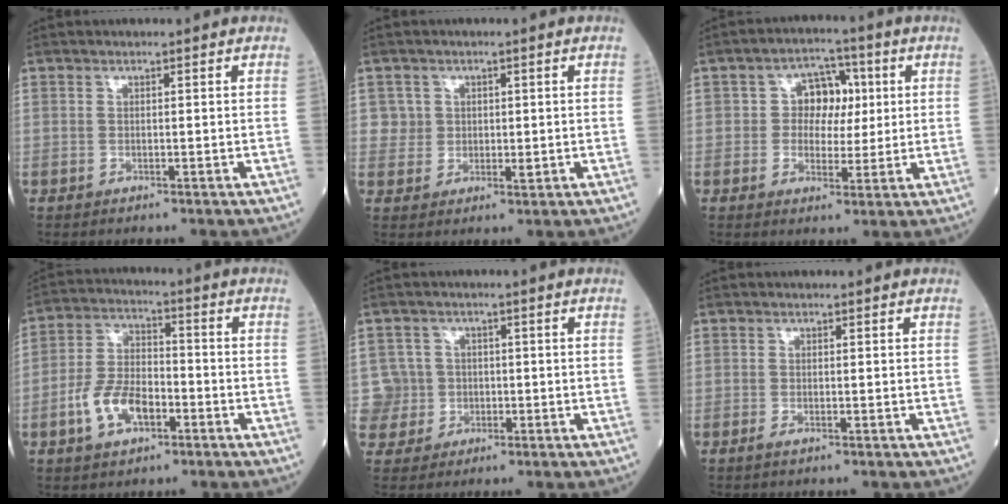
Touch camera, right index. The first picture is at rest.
{"total": 3.2, "force": [1.0, 3.0, 0.0], "torque": [0.014, -0.002, 0.014]}
{"total": 6.3, "force": [1.0, 4.8, 3.9], "torque": [-0.052, 0.021, 0.014]}
{"total": 8.8, "force": [-3.5, 4.7, 6.6], "torque": [-0.139, 0.011, -0.068]}
{"total": 4.7, "force": [-0.4, 4.7, -0.7], "torque": [0.026, 0.012, -0.007]}
{"total": 0.5, "force": [-0.3, 0.1, 0.4], "torque": [-0.009, -0.002, -0.006]}